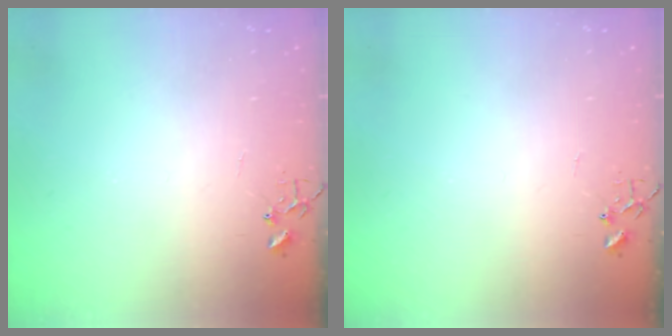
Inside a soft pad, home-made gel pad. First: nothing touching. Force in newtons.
{"total": 0.0}